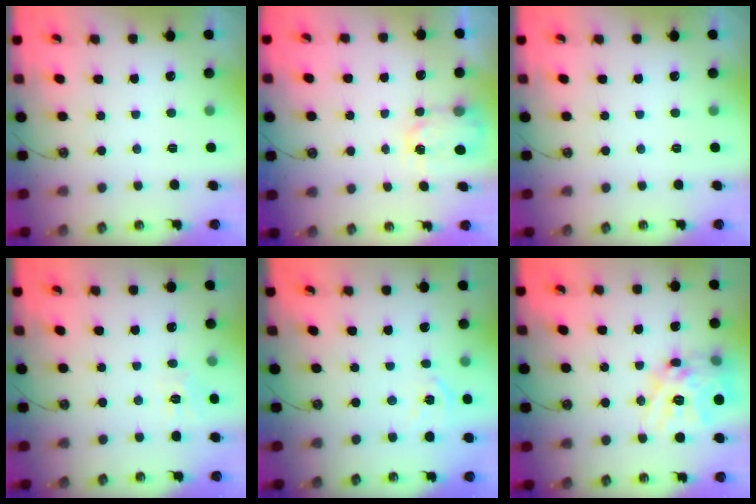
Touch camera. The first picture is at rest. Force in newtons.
{"total": 3.2, "press": 3.1, "slide": 0.5}
{"total": 0.0}
{"total": 4.9, "press": 4.9, "slide": 0.2}
{"total": 5.8, "press": 5.8, "slide": 0.7}
{"total": 19.4, "press": 19.3, "slide": 1.9}